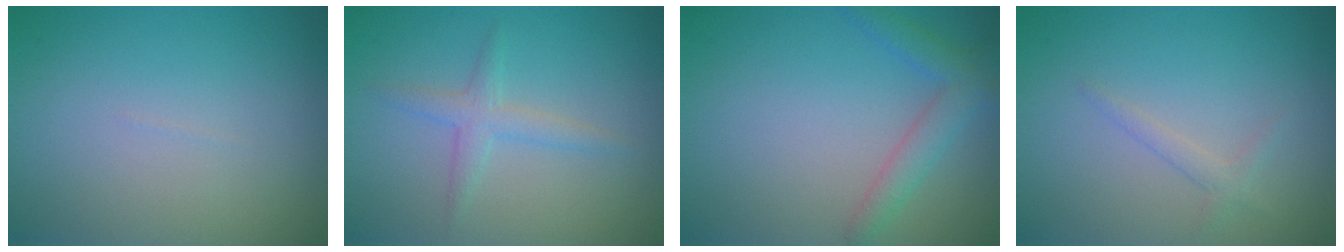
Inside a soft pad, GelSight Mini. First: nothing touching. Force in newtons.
{"total": 2.0, "press": 2.0, "slide": 0.1}
{"total": 2.7, "press": 2.7, "slide": 0.2}
{"total": 1.1, "press": 1.1, "slide": 0.1}